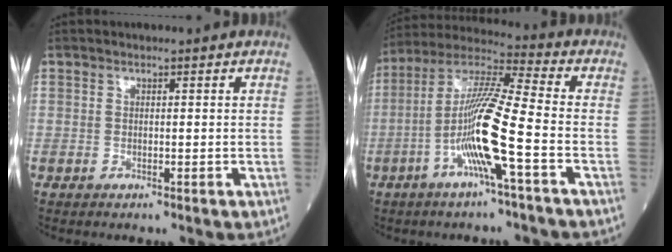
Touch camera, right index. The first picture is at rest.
{"total": 13.2, "force": [-4.1, -0.2, 12.6], "torque": [-0.250, 0.004, -0.086]}